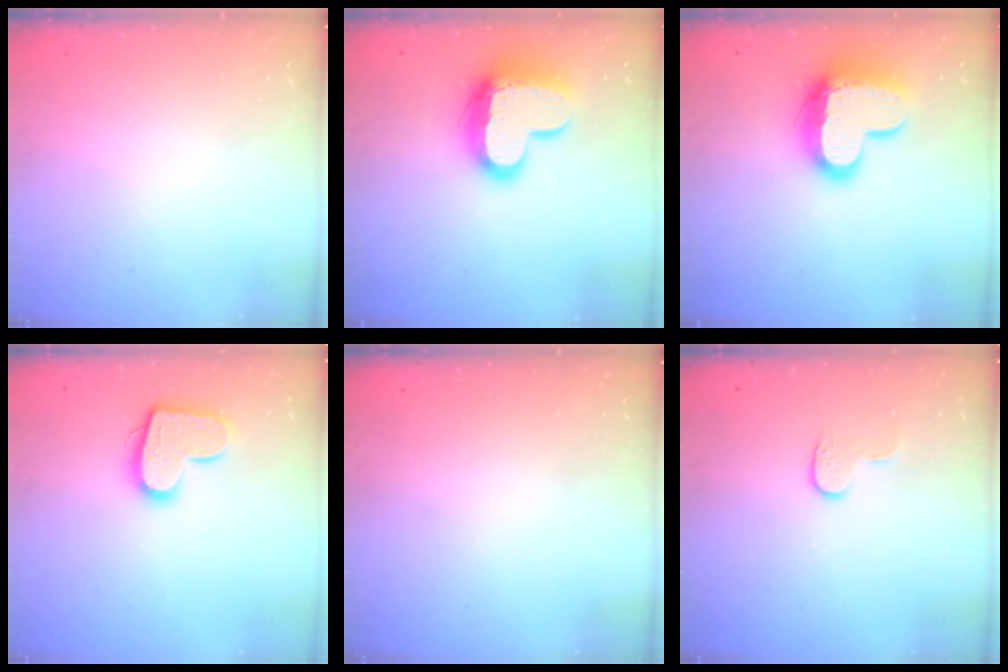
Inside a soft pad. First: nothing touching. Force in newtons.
{"total": 17.4, "press": 17.3, "slide": 1.3}
{"total": 17.4, "press": 17.3, "slide": 1.3}
{"total": 14.5, "press": 14.5, "slide": 0.8}
{"total": 0.0}
{"total": 5.8, "press": 5.8, "slide": 0.5}